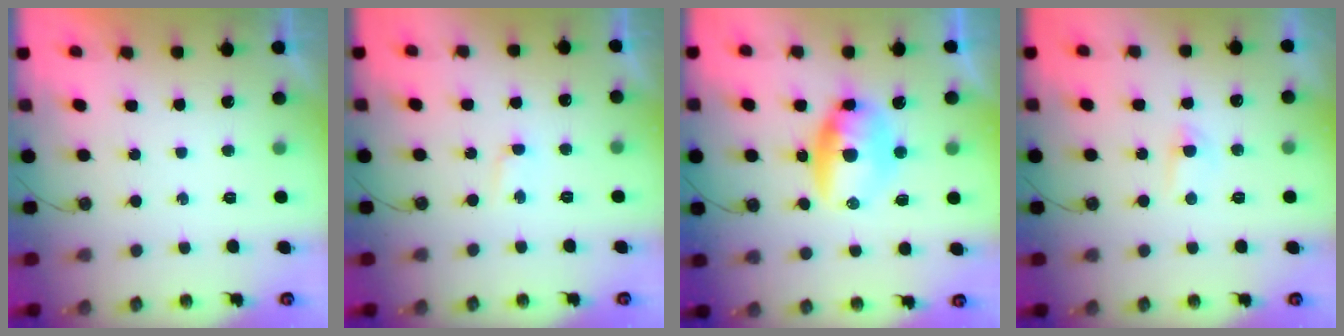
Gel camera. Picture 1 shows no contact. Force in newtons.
{"total": 1.6, "press": 1.4, "slide": 0.7}
{"total": 10.3, "press": 10.0, "slide": 2.7}
{"total": 3.3, "press": 3.3, "slide": 0.5}